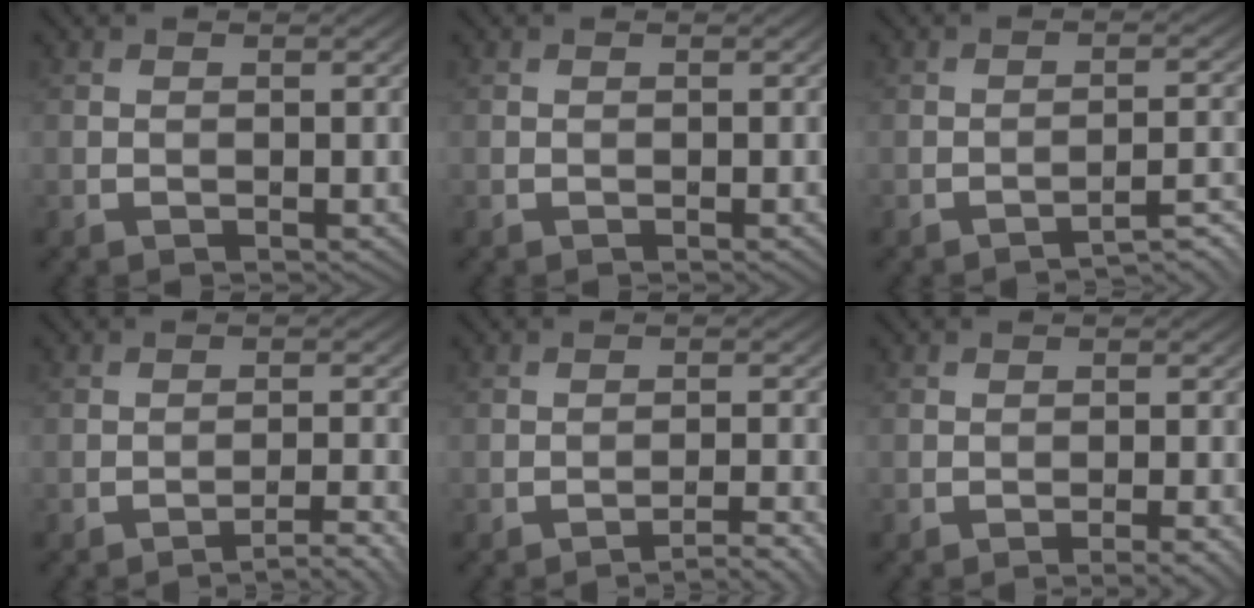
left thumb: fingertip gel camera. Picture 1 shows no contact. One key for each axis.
{"total": 0.0}
{"total": 2.9, "fx": -2.8, "fy": -0.6, "fz": 0.8, "tx": -0.009, "ty": 0.013, "tz": -0.037}
{"total": 2.7, "fx": -2.4, "fy": -0.6, "fz": 1.2, "tx": -0.018, "ty": 0.009, "tz": -0.035}
{"total": 2.6, "fx": -2.3, "fy": -0.6, "fz": 1.0, "tx": -0.017, "ty": 0.009, "tz": -0.036}
{"total": 2.3, "fx": -1.5, "fy": -0.1, "fz": 1.7, "tx": -0.030, "ty": 0.004, "tz": -0.025}